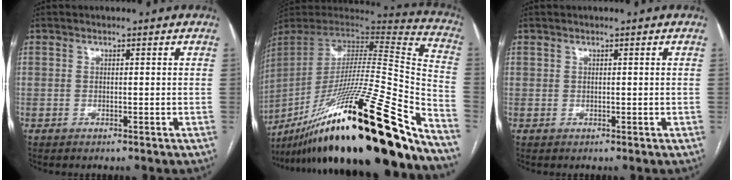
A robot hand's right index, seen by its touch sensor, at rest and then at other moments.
{"total": 41.9, "force": [-28.8, 3.6, 30.2], "torque": [-0.456, -0.075, -0.452]}
{"total": 0.0}